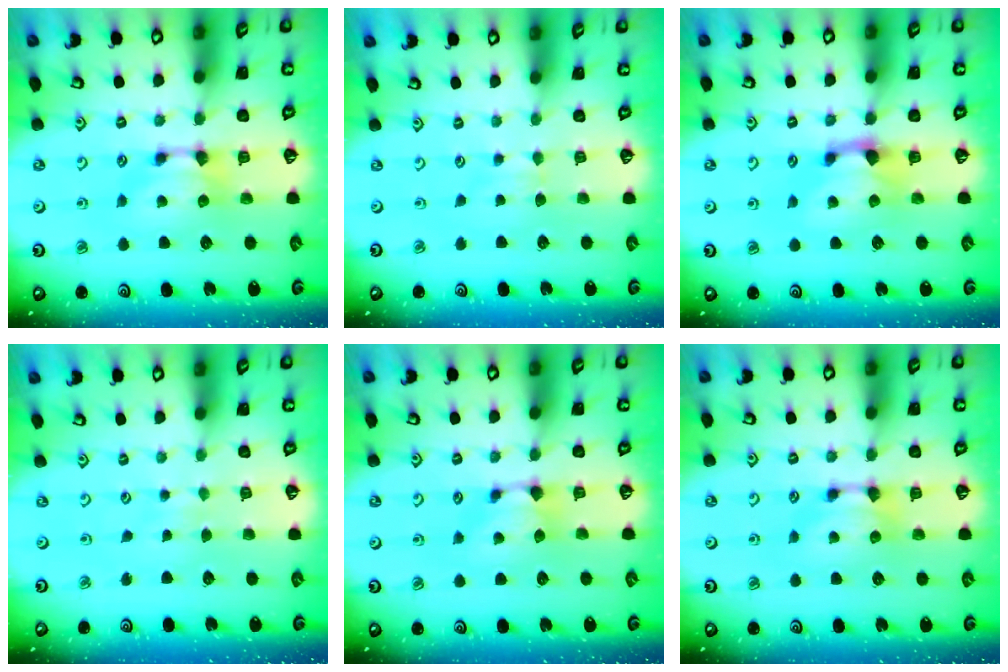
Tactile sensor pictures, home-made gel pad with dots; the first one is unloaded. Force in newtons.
{"total": 3.5, "press": 3.4, "slide": 0.5}
{"total": 1.2, "press": 0.3, "slide": 1.2}
{"total": 4.0, "press": 4.0, "slide": 0.1}
{"total": 0.9, "press": 0.7, "slide": 0.6}
{"total": 0.0}